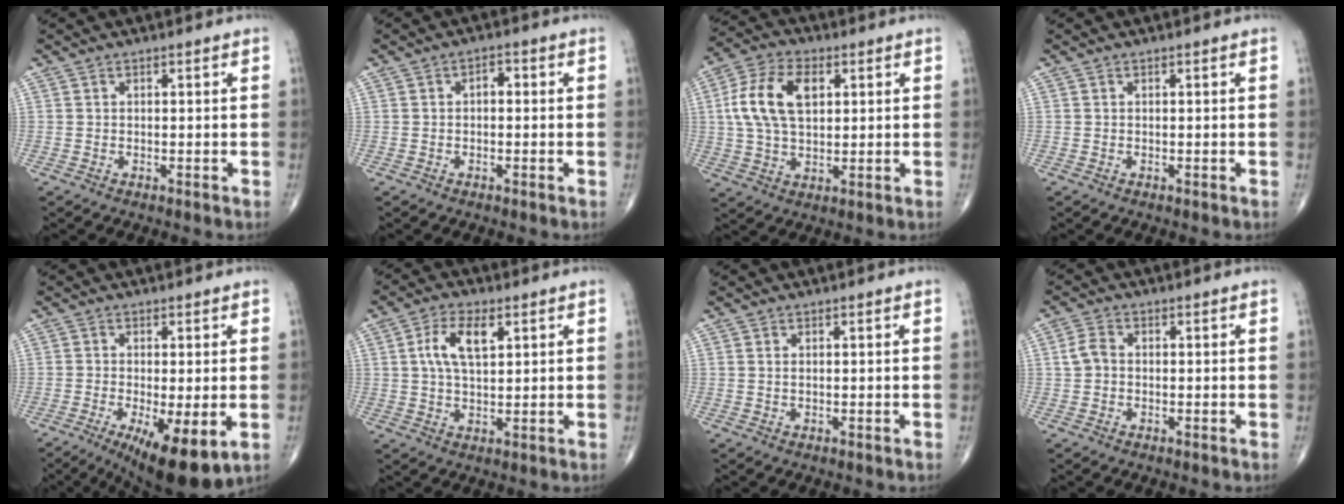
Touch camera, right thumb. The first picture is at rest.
{"total": 1.9, "force": [0.0, 1.2, 1.4], "torque": [-0.010, 0.009, -0.007]}
{"total": 12.6, "force": [2.7, 7.4, 9.9], "torque": [-0.191, 0.010, 0.049]}
{"total": 0.0}
{"total": 11.8, "force": [-4.2, 3.4, 10.5], "torque": [-0.164, -0.022, -0.057]}
{"total": 7.5, "force": [2.4, 3.6, 6.2], "torque": [-0.118, 0.000, 0.044]}
{"total": 0.5, "force": [0.2, 0.3, 0.5], "torque": [-0.011, 0.000, 0.004]}
{"total": 3.0, "force": [-0.1, 2.2, 2.1], "torque": [-0.042, 0.009, -0.006]}